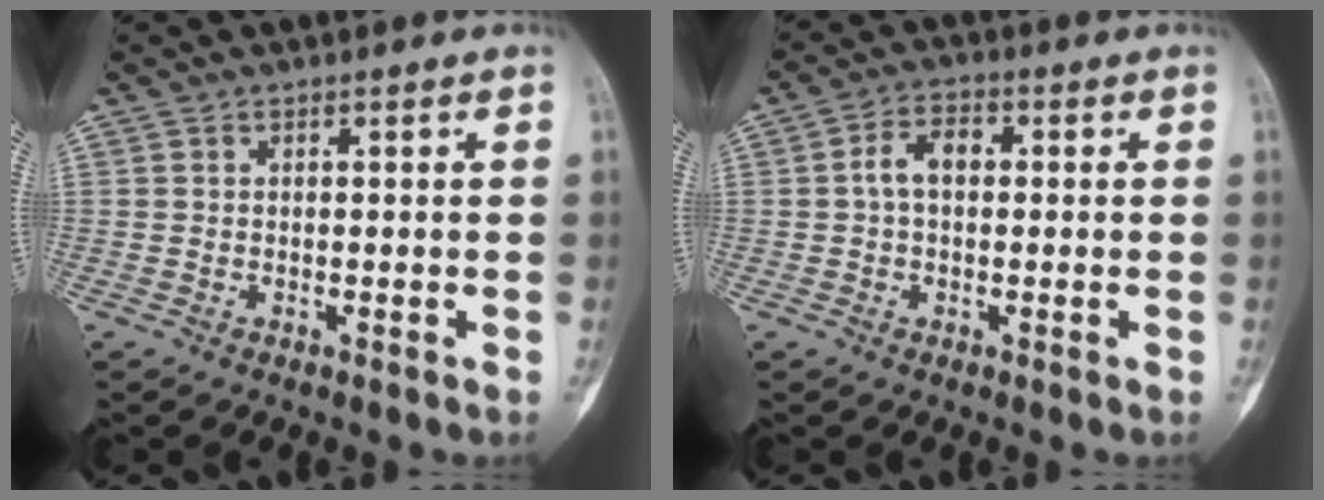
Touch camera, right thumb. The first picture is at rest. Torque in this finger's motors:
{"motor_torque": [0.38, 0.63, 0.32, -0.23, -0.03]}